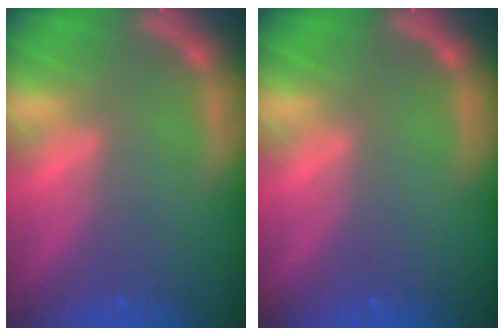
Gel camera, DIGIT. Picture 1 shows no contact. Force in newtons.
{"total": 0.0}